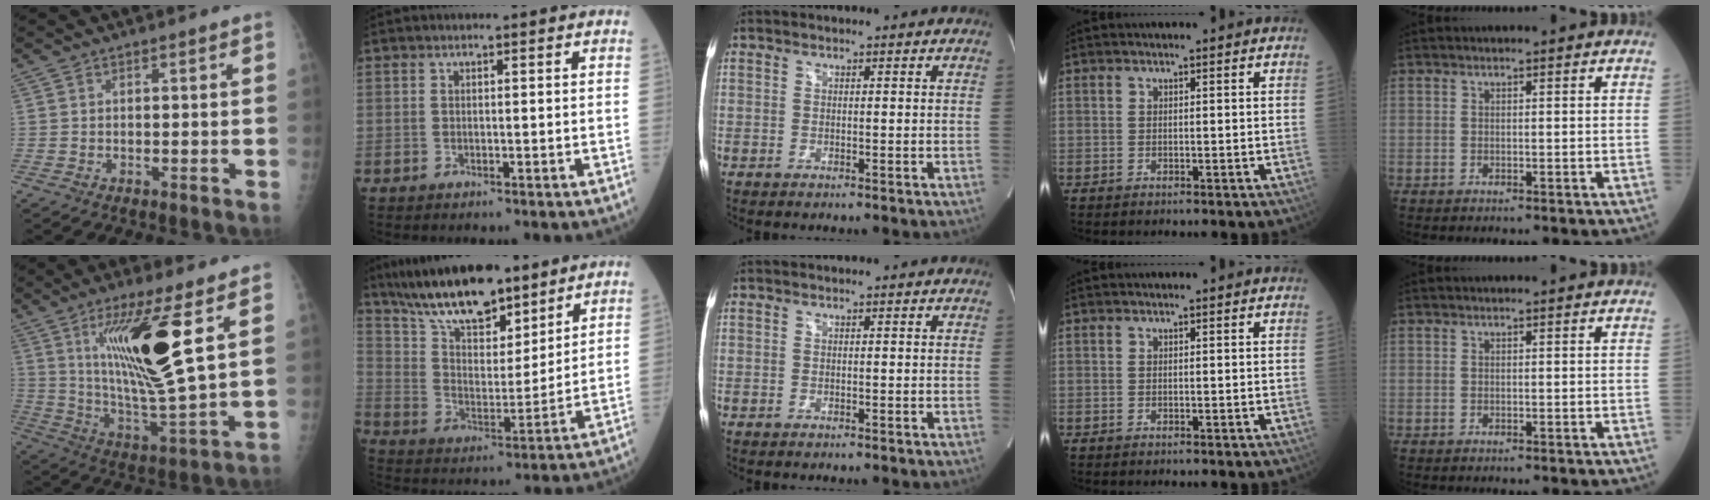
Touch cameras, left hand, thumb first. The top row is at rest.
{"thumb": {"total": 18.4, "force": [7.1, 3.0, 16.7], "torque": [-0.302, -0.053, 0.132]}, "index": {"total": 16.7, "force": [13.2, 5.2, 8.8], "torque": [-0.162, 0.006, 0.238]}}